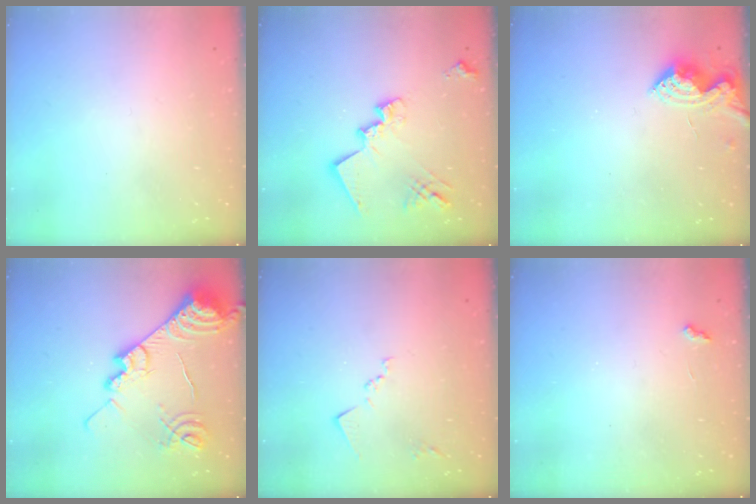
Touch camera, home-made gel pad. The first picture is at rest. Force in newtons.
{"total": 16.6, "press": 16.6, "slide": 1.4}
{"total": 7.8, "press": 7.8, "slide": 0.2}
{"total": 19.1, "press": 19.0, "slide": 1.8}
{"total": 8.4, "press": 8.3, "slide": 0.9}
{"total": 2.3, "press": 2.3, "slide": 0.5}